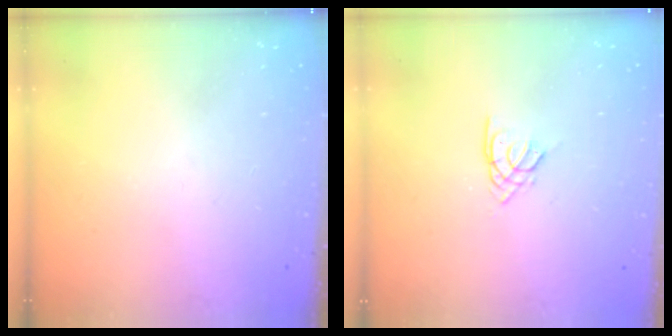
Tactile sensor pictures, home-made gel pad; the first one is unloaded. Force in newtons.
{"total": 2.5, "press": 2.4, "slide": 0.5}